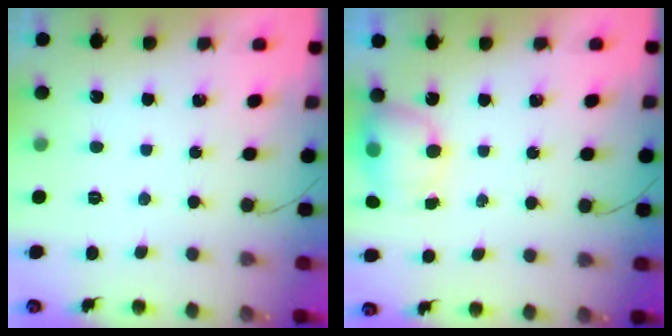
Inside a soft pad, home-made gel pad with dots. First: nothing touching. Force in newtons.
{"total": 6.3, "press": 6.2, "slide": 0.7}